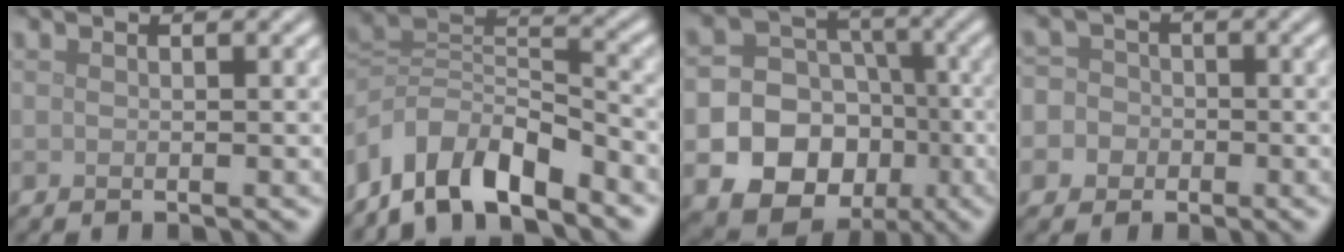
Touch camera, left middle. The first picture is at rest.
{"total": 8.5, "force": [-6.0, 3.4, 4.9], "torque": [-0.079, 0.002, -0.123]}
{"total": 15.9, "force": [-5.3, 14.3, 4.8], "torque": [-0.107, -0.037, -0.093]}
{"total": 6.3, "force": [-2.1, 5.8, 1.2], "torque": [-0.024, 0.008, -0.071]}